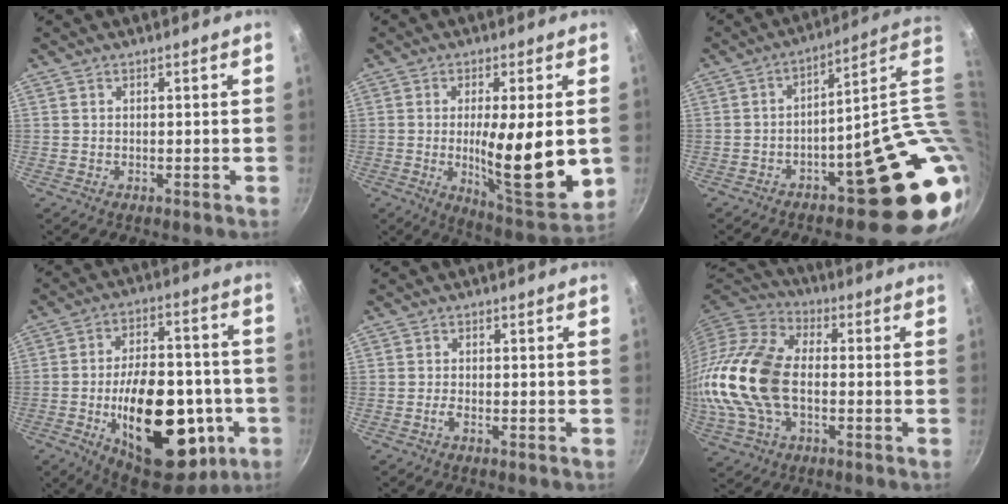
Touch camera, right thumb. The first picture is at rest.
{"total": 16.8, "force": [-0.9, 4.2, 16.2], "torque": [-0.236, -0.024, -0.008]}
{"total": 20.6, "force": [-1.0, 6.2, 19.6], "torque": [-0.206, -0.001, -0.004]}
{"total": 28.4, "force": [-7.5, 15.1, 22.9], "torque": [-0.301, 0.030, -0.092]}
{"total": 1.1, "force": [-0.6, 0.1, 0.9], "torque": [-0.025, 0.004, -0.018]}
{"total": 18.6, "force": [-1.8, 11.4, 14.6], "torque": [-0.285, 0.028, -0.043]}